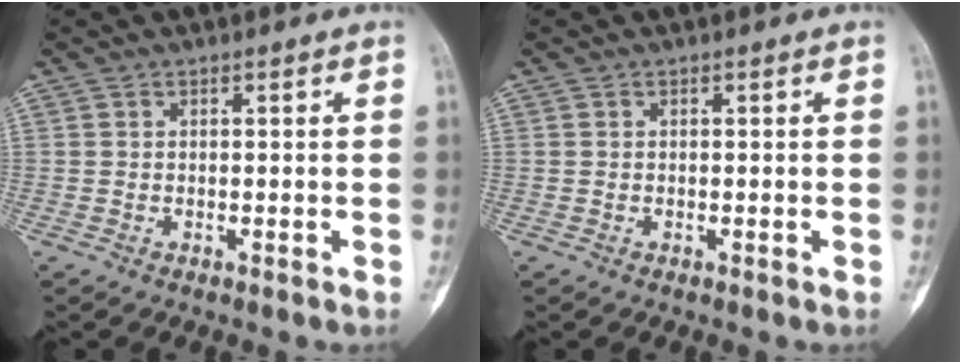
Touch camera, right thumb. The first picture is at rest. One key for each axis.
{"total": 0.0}